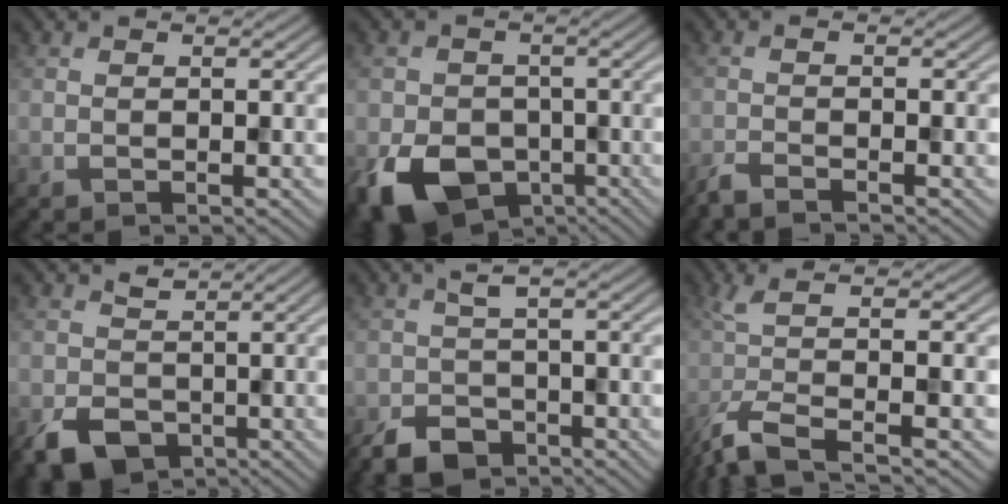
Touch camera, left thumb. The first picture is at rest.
{"total": 10.5, "force": [-4.4, 7.7, 5.6], "torque": [-0.122, -0.036, -0.084]}
{"total": 2.4, "force": [-2.0, 0.3, 1.3], "torque": [-0.023, -0.006, -0.047]}
{"total": 5.2, "force": [-1.1, 4.2, 2.9], "torque": [-0.064, -0.014, -0.020]}
{"total": 4.1, "force": [-2.3, 2.3, 2.5], "torque": [-0.053, -0.007, -0.044]}
{"total": 7.3, "force": [-2.8, 1.8, 6.5], "torque": [-0.121, -0.009, -0.068]}